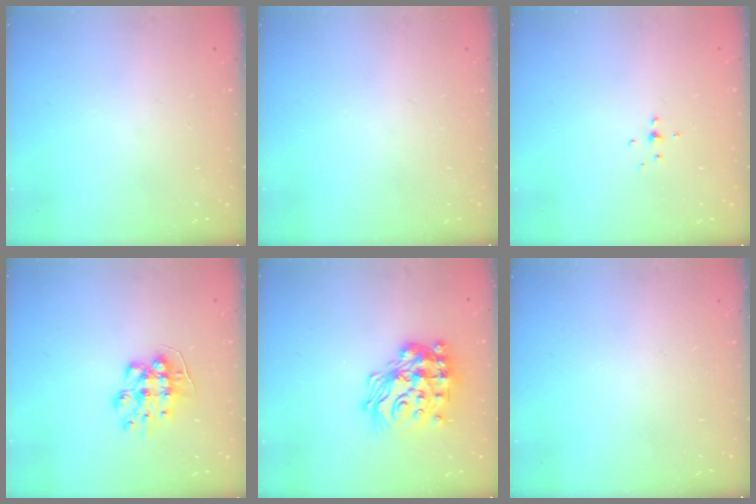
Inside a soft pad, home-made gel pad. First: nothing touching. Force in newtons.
{"total": 0.0}
{"total": 2.8, "press": 2.7, "slide": 0.7}
{"total": 8.7, "press": 8.7, "slide": 0.4}
{"total": 22.2, "press": 22.2, "slide": 1.5}
{"total": 0.0}